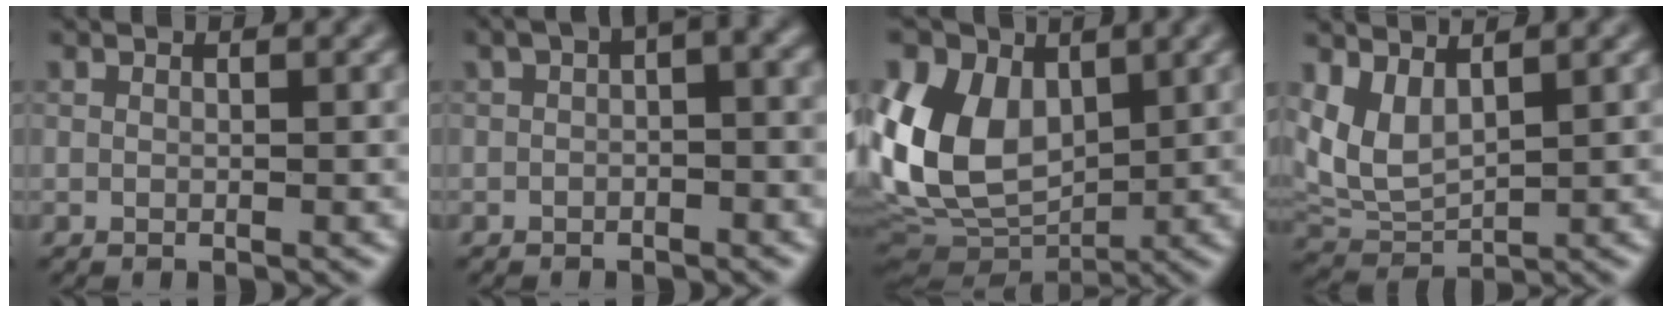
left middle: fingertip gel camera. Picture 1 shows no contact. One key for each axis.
{"total": 4.8, "fx": 1.5, "fy": 1.9, "fz": 4.2, "tx": -0.046, "ty": 0.018, "tz": 0.011}
{"total": 11.5, "fx": 2.8, "fy": 8.0, "fz": 7.8, "tx": -0.176, "ty": 0.005, "tz": 0.052}
{"total": 4.1, "fx": 2.0, "fy": 2.2, "fz": 2.9, "tx": -0.072, "ty": -0.006, "tz": 0.047}